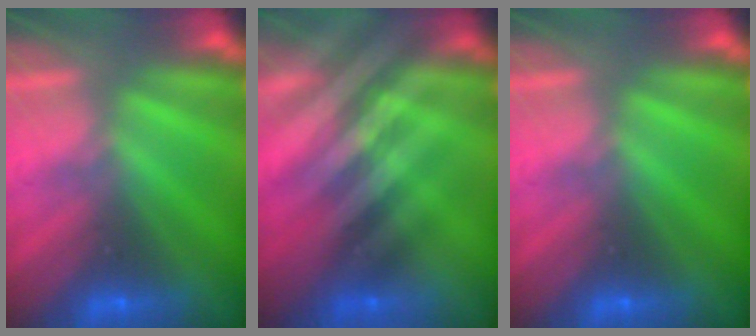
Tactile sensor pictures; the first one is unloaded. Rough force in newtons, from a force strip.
{"total": 2.4}
{"total": 0.0}